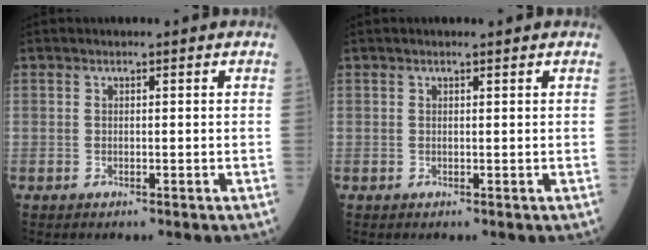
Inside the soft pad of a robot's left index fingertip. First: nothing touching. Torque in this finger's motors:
{"motor_torque": [-0.08, 0.00, -0.01, 0.00]}